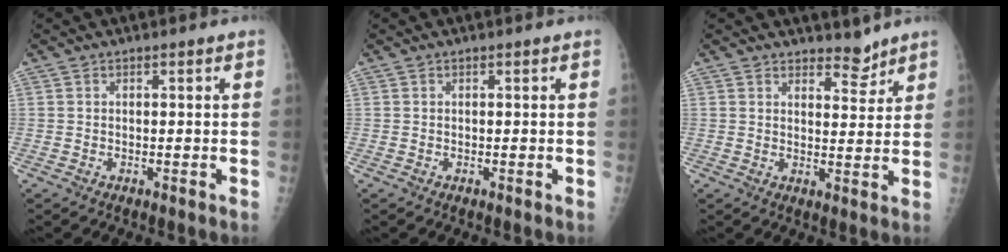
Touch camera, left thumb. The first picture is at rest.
{"total": 0.0}
{"total": 3.9, "force": [3.4, 1.5, 1.0], "torque": [0.006, -0.029, 0.052]}